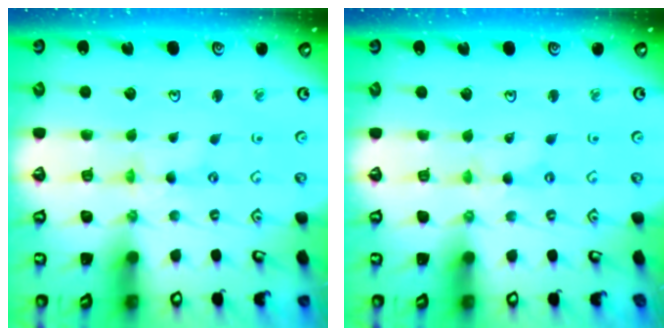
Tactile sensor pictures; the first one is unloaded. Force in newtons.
{"total": 0.0}